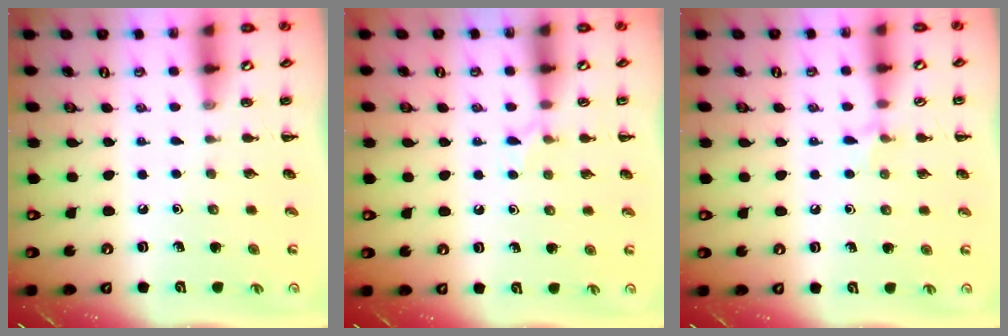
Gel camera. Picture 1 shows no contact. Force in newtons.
{"total": 5.6, "press": 5.3, "slide": 1.8}
{"total": 5.2, "press": 4.9, "slide": 1.8}